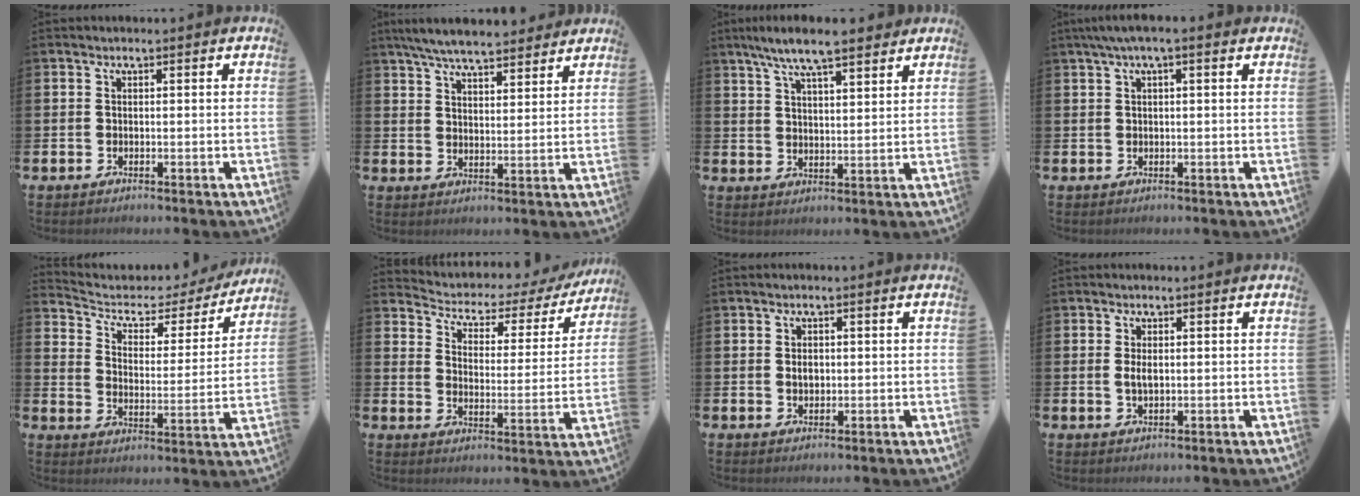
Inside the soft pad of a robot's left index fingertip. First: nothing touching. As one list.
[{"total": 6.8, "force": [6.5, 1.0, 1.8], "torque": [-0.053, -0.027, 0.118]}, {"total": 7.6, "force": [6.8, 1.1, 3.3], "torque": [-0.078, -0.019, 0.123]}, {"total": 2.5, "force": [1.3, 0.4, 2.1], "torque": [-0.037, 0.004, 0.022]}, {"total": 5.0, "force": [4.2, 2.4, 1.4], "torque": [-0.059, -0.033, 0.063]}, {"total": 3.8, "force": [3.2, 1.9, 0.8], "torque": [-0.043, -0.028, 0.044]}, {"total": 1.6, "force": [0.2, 1.2, 1.1], "torque": [0.001, -0.001, -0.002]}, {"total": 1.9, "force": [0.2, 0.9, 1.7], "torque": [-0.027, 0.001, 0.001]}]